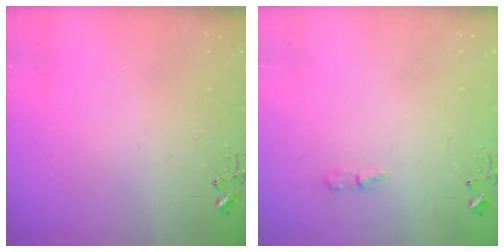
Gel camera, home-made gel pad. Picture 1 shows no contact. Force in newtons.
{"total": 4.7, "press": 4.7, "slide": 0.7}